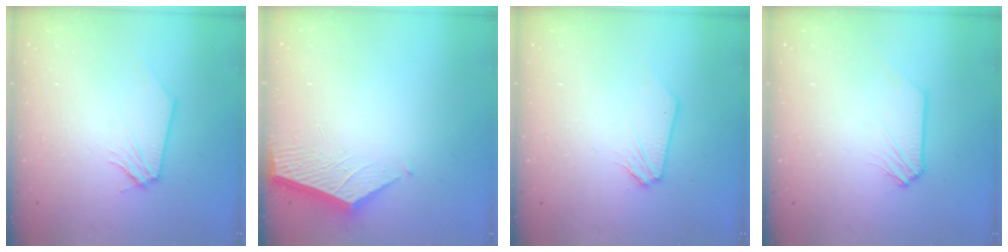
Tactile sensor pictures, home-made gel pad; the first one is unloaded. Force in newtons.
{"total": 2.1, "press": 2.1, "slide": 0.2}
{"total": 0.0}
{"total": 0.0}